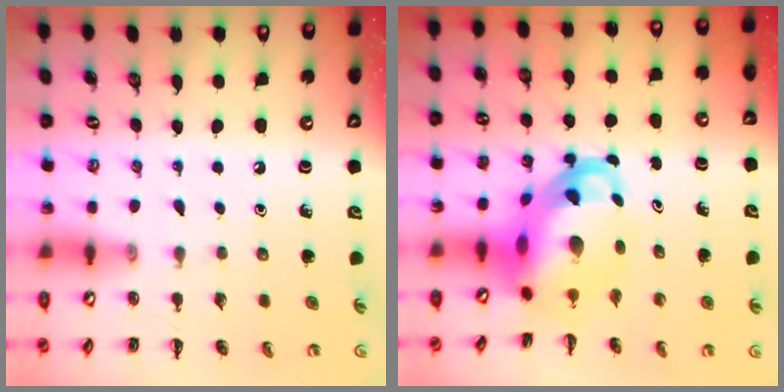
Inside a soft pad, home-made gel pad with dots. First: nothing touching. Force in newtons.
{"total": 8.0, "press": 7.7, "slide": 2.0}